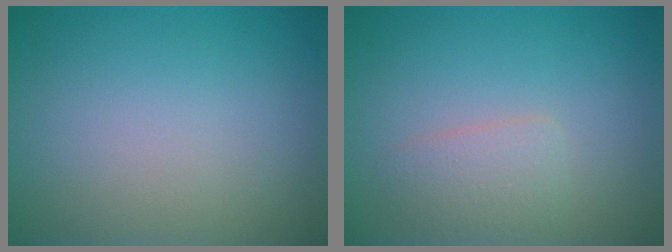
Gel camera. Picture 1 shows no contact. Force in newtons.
{"total": 1.9, "press": 1.9, "slide": 0.0}